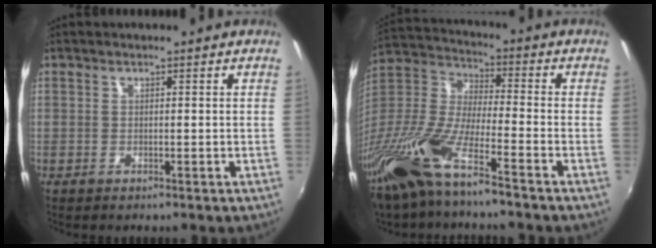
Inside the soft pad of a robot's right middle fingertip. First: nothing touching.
{"total": 18.3, "force": [-12.4, 3.2, 13.1], "torque": [-0.285, -0.027, -0.251]}